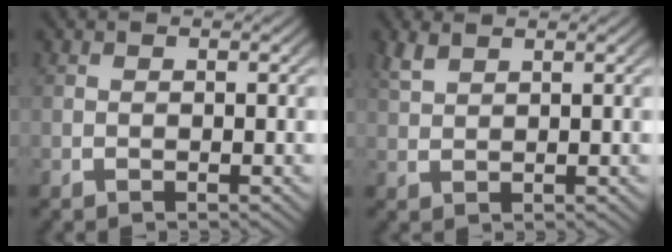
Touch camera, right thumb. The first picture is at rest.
{"total": 1.7, "force": [1.6, 0.3, 0.6], "torque": [-0.014, 0.006, 0.037]}